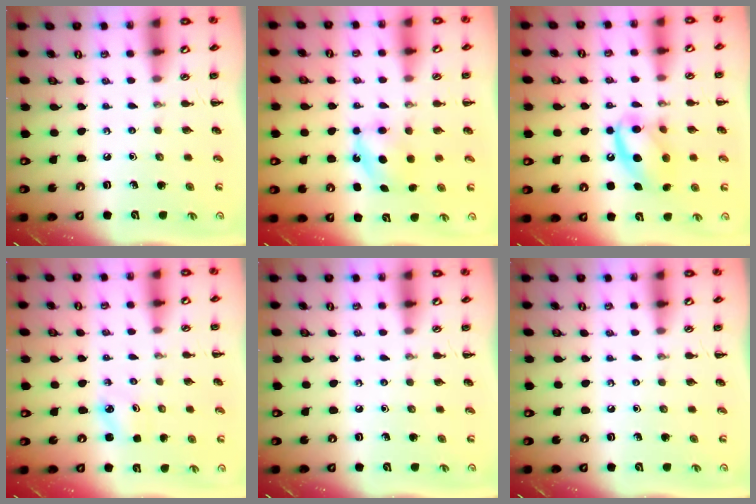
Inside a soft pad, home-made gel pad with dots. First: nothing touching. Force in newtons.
{"total": 5.6, "press": 5.4, "slide": 1.5}
{"total": 13.8, "press": 13.7, "slide": 1.7}
{"total": 1.9, "press": 1.9, "slide": 0.4}
{"total": 0.0}
{"total": 0.0}